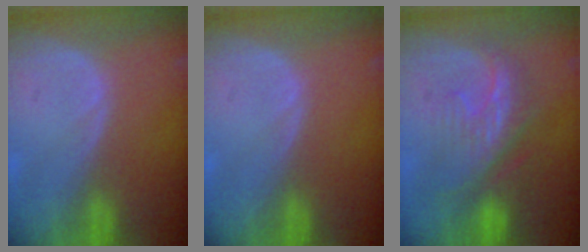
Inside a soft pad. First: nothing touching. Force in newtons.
{"total": 0.0}
{"total": 8.4, "press": 8.1, "slide": 2.1}